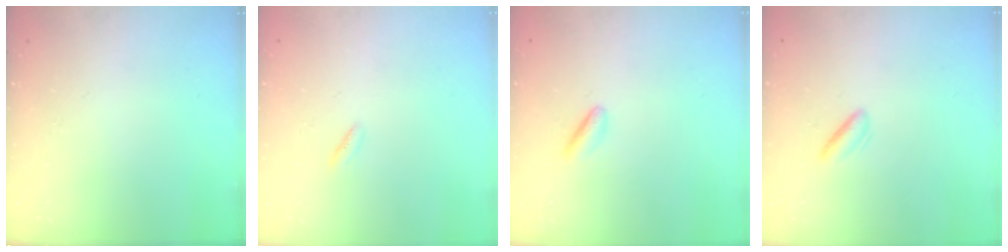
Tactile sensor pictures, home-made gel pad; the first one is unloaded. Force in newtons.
{"total": 1.8, "press": 1.7, "slide": 0.7}
{"total": 3.4, "press": 3.3, "slide": 0.8}
{"total": 1.4, "press": 1.2, "slide": 0.6}